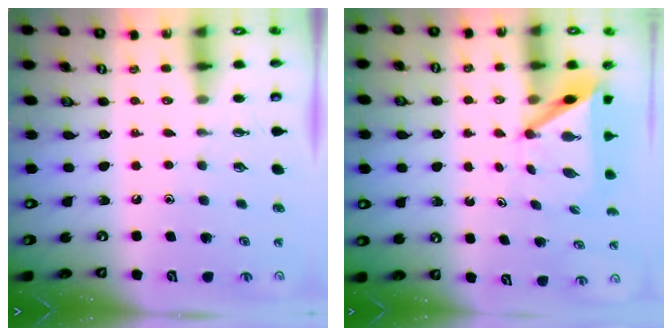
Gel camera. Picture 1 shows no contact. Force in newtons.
{"total": 5.3, "press": 5.3, "slide": 0.4}